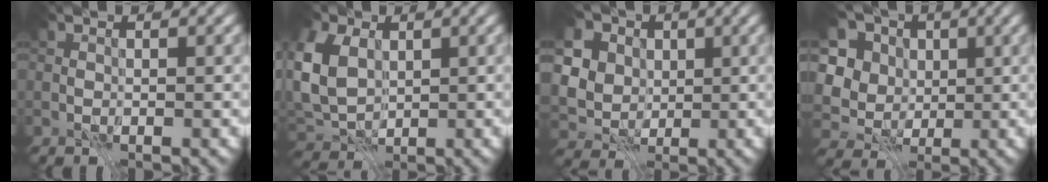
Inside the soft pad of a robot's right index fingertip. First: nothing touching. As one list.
[{"total": 7.0, "force": [1.2, 5.2, 4.5], "torque": [-0.117, 0.010, 0.015]}, {"total": 10.6, "force": [3.0, 8.8, 5.1], "torque": [-0.116, 0.018, 0.027]}, {"total": 9.6, "force": [1.9, 8.4, 4.3], "torque": [-0.122, 0.026, 0.004]}]